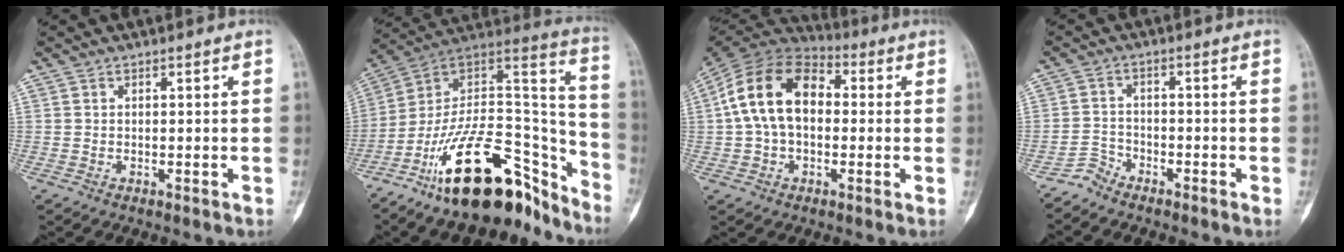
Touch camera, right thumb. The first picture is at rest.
{"total": 26.7, "force": [-18.1, 11.0, 16.2], "torque": [-0.194, 0.121, -0.303]}
{"total": 15.6, "force": [1.2, 10.3, 11.7], "torque": [-0.205, 0.037, 0.010]}
{"total": 2.9, "force": [-2.7, 0.9, -0.3], "torque": [0.012, 0.006, -0.060]}